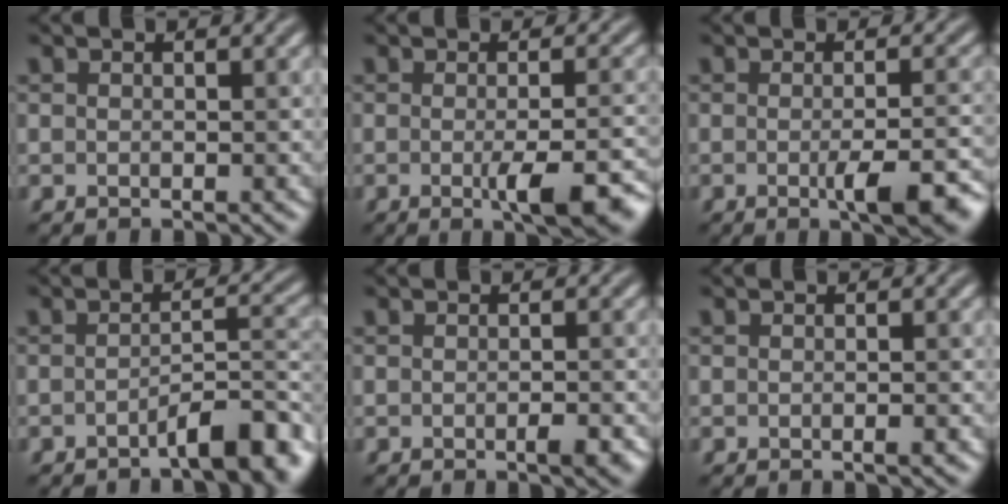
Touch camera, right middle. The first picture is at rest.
{"total": 5.9, "force": [-1.8, 1.5, 5.4], "torque": [-0.077, -0.007, -0.023]}
{"total": 5.3, "force": [-1.7, 1.3, 4.9], "torque": [-0.071, -0.004, -0.023]}
{"total": 4.8, "force": [-3.1, 1.0, 3.5], "torque": [-0.048, 0.009, -0.048]}
{"total": 1.6, "force": [-0.7, 0.3, 1.4], "torque": [-0.019, -0.002, -0.011]}
{"total": 0.8, "force": [-0.4, 0.1, 0.7], "torque": [-0.010, 0.001, -0.005]}